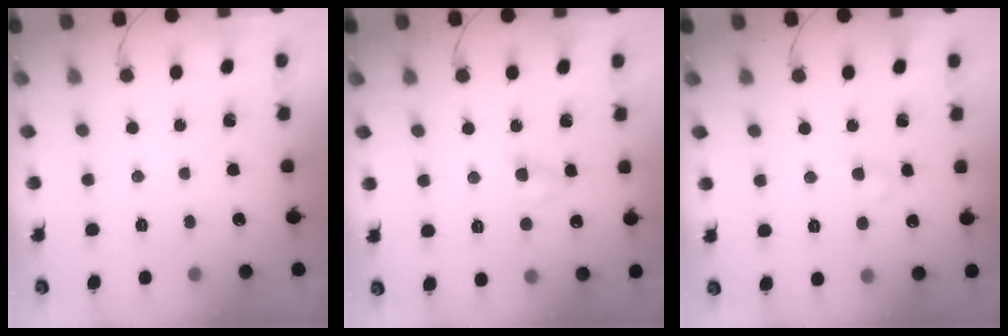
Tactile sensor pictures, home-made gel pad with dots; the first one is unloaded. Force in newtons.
{"total": 2.1, "press": 1.9, "slide": 0.9}
{"total": 2.1, "press": 1.9, "slide": 0.9}